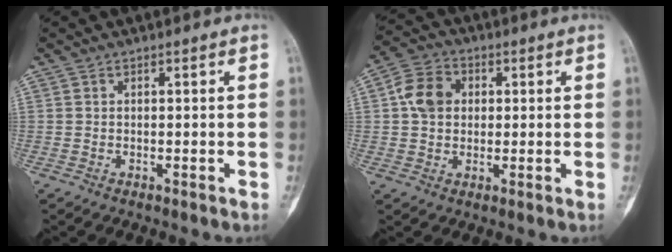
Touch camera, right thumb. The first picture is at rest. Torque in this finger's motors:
{"motor_torque": [0.91, 1.06, 0.74, 0.15, 0.23]}